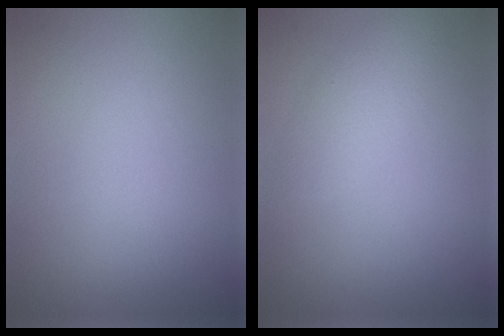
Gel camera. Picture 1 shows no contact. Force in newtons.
{"total": 2.5, "press": 2.5, "slide": 0.1}